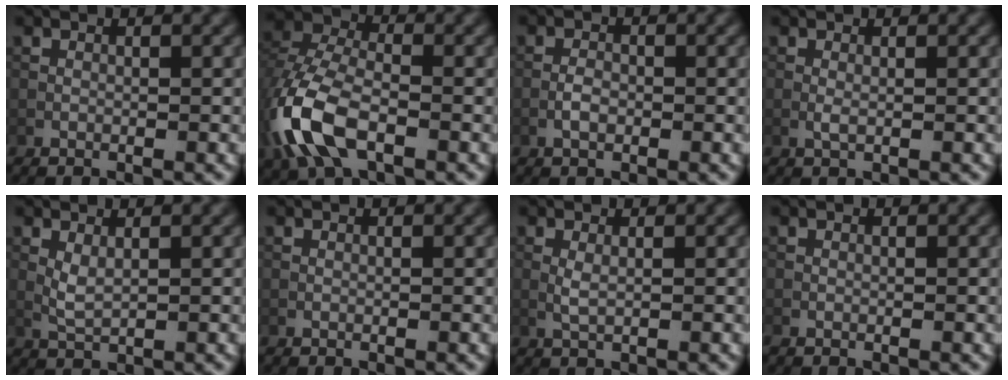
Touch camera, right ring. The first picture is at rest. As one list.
[{"total": 9.6, "force": [-3.6, 5.3, 7.2], "torque": [-0.182, -0.003, -0.086]}, {"total": 1.6, "force": [-0.6, 0.9, 1.2], "torque": [-0.021, 0.003, -0.015]}, {"total": 0.8, "force": [-0.2, 0.2, 0.8], "torque": [-0.018, -0.001, -0.004]}, {"total": 1.6, "force": [0.4, 0.6, 1.5], "torque": [-0.039, 0.000, 0.012]}, {"total": 0.0}, {"total": 1.1, "force": [0.0, 0.3, 1.0], "torque": [-0.025, 0.001, 0.000]}, {"total": 0.6, "force": [-0.5, 0.2, 0.1], "torque": [-0.005, -0.004, -0.009]}]